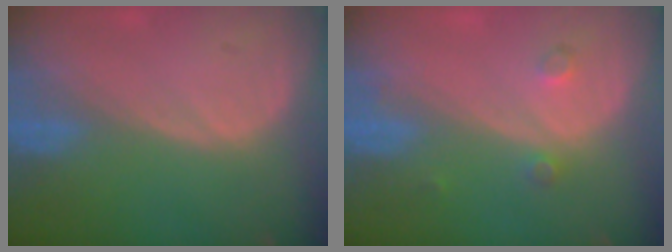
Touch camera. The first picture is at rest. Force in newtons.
{"total": 2.1, "press": 1.8, "slide": 1.1}